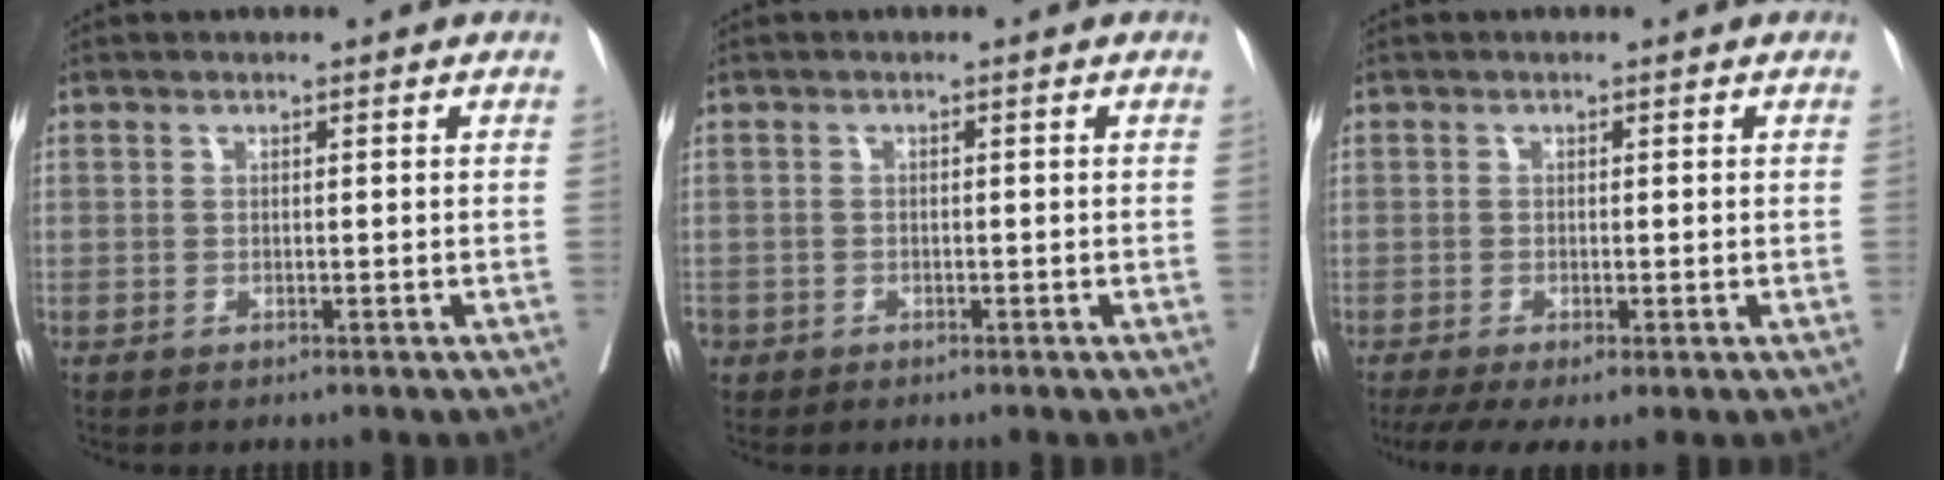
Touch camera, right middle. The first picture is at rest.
{"total": 1.9, "force": [-1.1, 1.5, 0.4], "torque": [-0.008, 0.002, -0.022]}
{"total": 5.9, "force": [-3.4, 1.8, 4.5], "torque": [-0.076, -0.019, -0.061]}